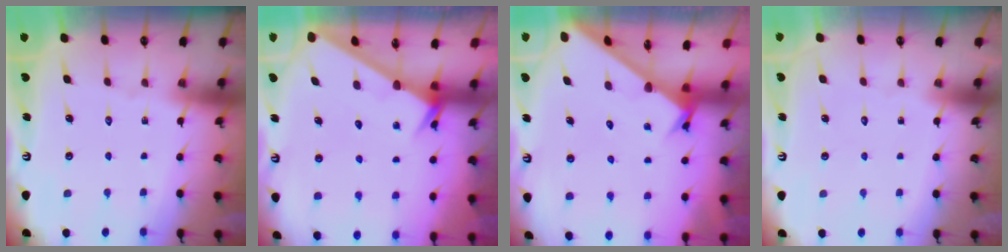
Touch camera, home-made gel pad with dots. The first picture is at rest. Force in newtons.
{"total": 2.6, "press": 2.6, "slide": 0.0}
{"total": 2.4, "press": 2.4, "slide": 0.2}
{"total": 1.5, "press": 1.5, "slide": 0.1}